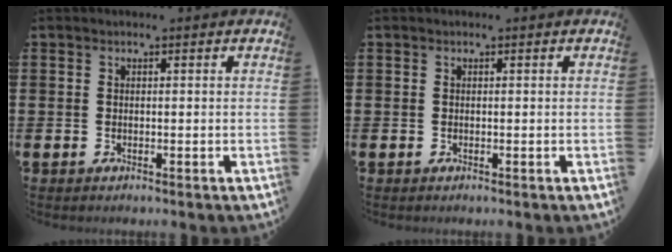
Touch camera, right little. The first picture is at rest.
{"total": 0.0}